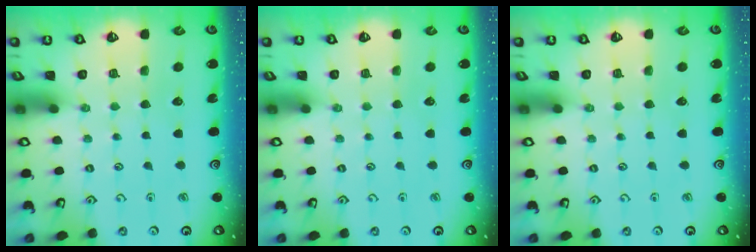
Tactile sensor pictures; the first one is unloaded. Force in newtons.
{"total": 0.0}
{"total": 0.0}